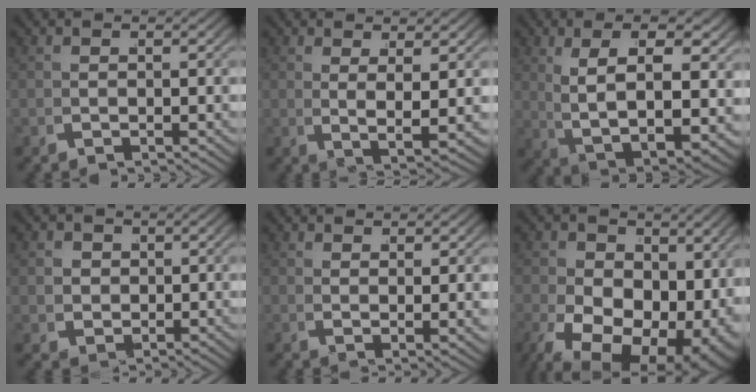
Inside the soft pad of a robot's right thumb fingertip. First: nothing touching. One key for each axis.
{"total": 3.6, "fx": 2.0, "fy": 0.6, "fz": 2.9, "tx": -0.052, "ty": -0.002, "tz": 0.037}
{"total": 9.9, "fx": 1.4, "fy": 4.8, "fz": 8.6, "tx": -0.162, "ty": -0.022, "tz": 0.047}
{"total": 3.8, "fx": 1.0, "fy": 3.3, "fz": 1.6, "tx": -0.042, "ty": -0.011, "tz": 0.025}
{"total": 2.0, "fx": 1.6, "fy": 0.1, "fz": 1.3, "tx": -0.016, "ty": 0.003, "tz": 0.028}
{"total": 15.7, "fx": -3.8, "fy": 10.7, "fz": 10.9, "tx": -0.211, "ty": -0.085, "tz": -0.018}